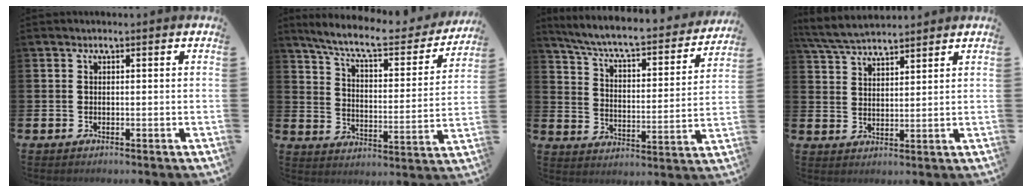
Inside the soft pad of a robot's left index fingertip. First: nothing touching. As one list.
[{"total": 9.0, "force": [8.0, 1.9, 3.9], "torque": [-0.097, -0.053, 0.131]}, {"total": 7.1, "force": [6.4, 1.1, 3.0], "torque": [-0.090, -0.048, 0.104]}, {"total": 4.9, "force": [4.8, 0.7, 1.0], "torque": [-0.039, -0.020, 0.087]}]